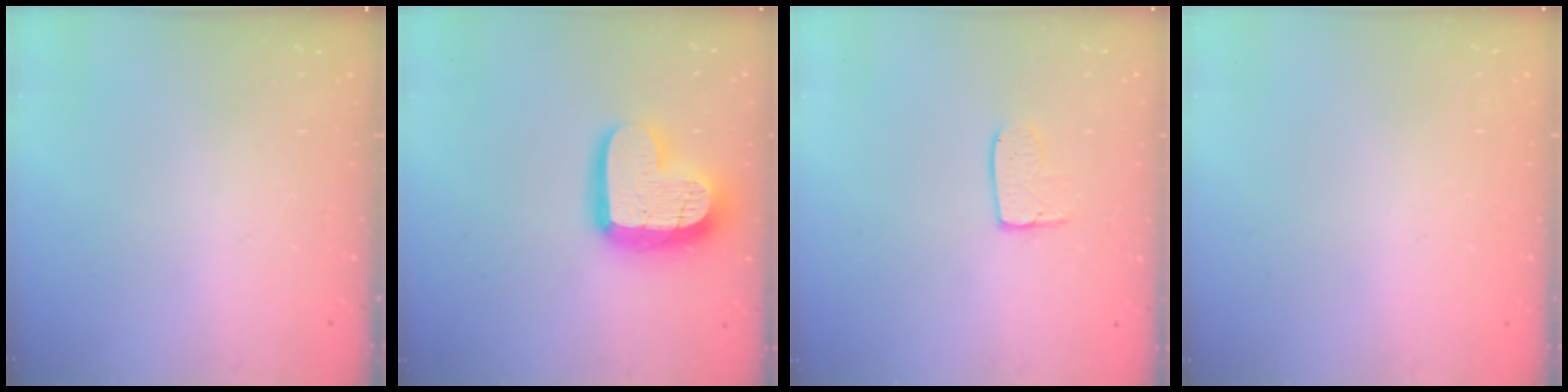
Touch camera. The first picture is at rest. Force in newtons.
{"total": 17.4, "press": 17.4, "slide": 1.7}
{"total": 6.0, "press": 6.0, "slide": 0.3}
{"total": 0.0}